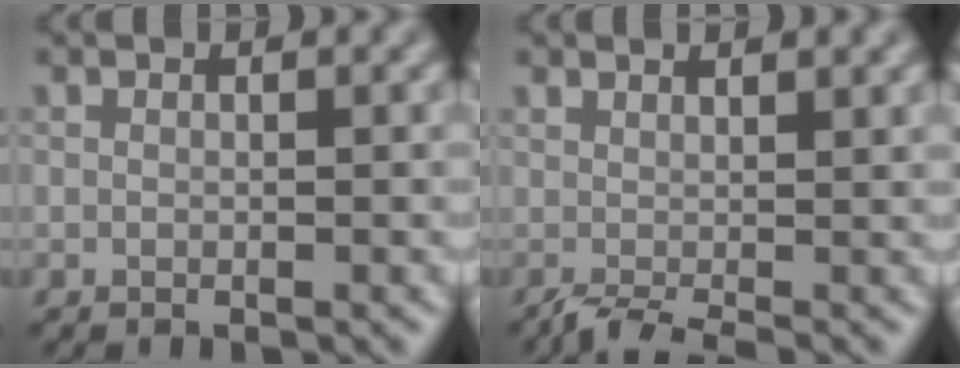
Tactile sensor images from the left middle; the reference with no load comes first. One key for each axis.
{"total": 2.1, "fx": -0.1, "fy": 0.7, "fz": 2.0, "tx": -0.022, "ty": 0.000, "tz": -0.010}